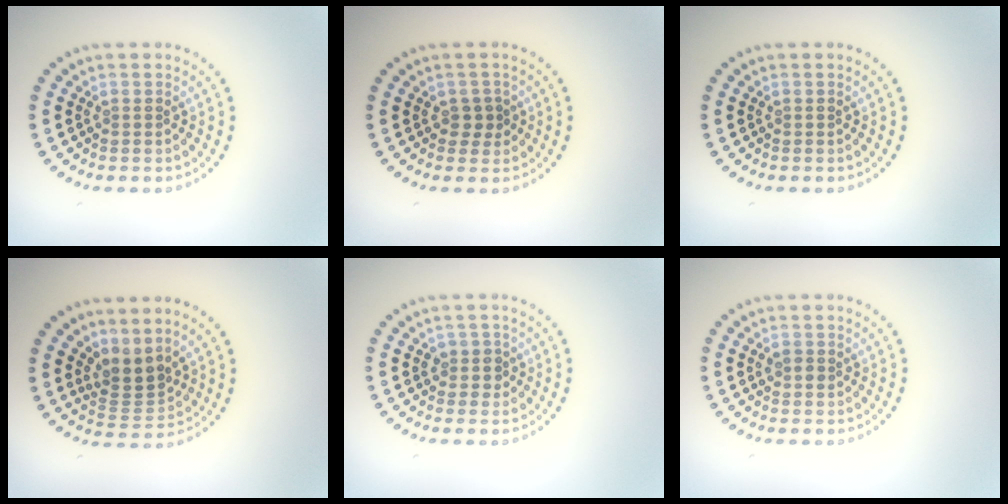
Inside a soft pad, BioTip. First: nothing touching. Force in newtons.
{"total": 1.5, "press": 1.4, "slide": 0.5}
{"total": 0.0}
{"total": 2.8, "press": 2.0, "slide": 2.0}
{"total": 1.6, "press": 1.3, "slide": 0.8}
{"total": 1.0, "press": 1.0, "slide": 0.1}